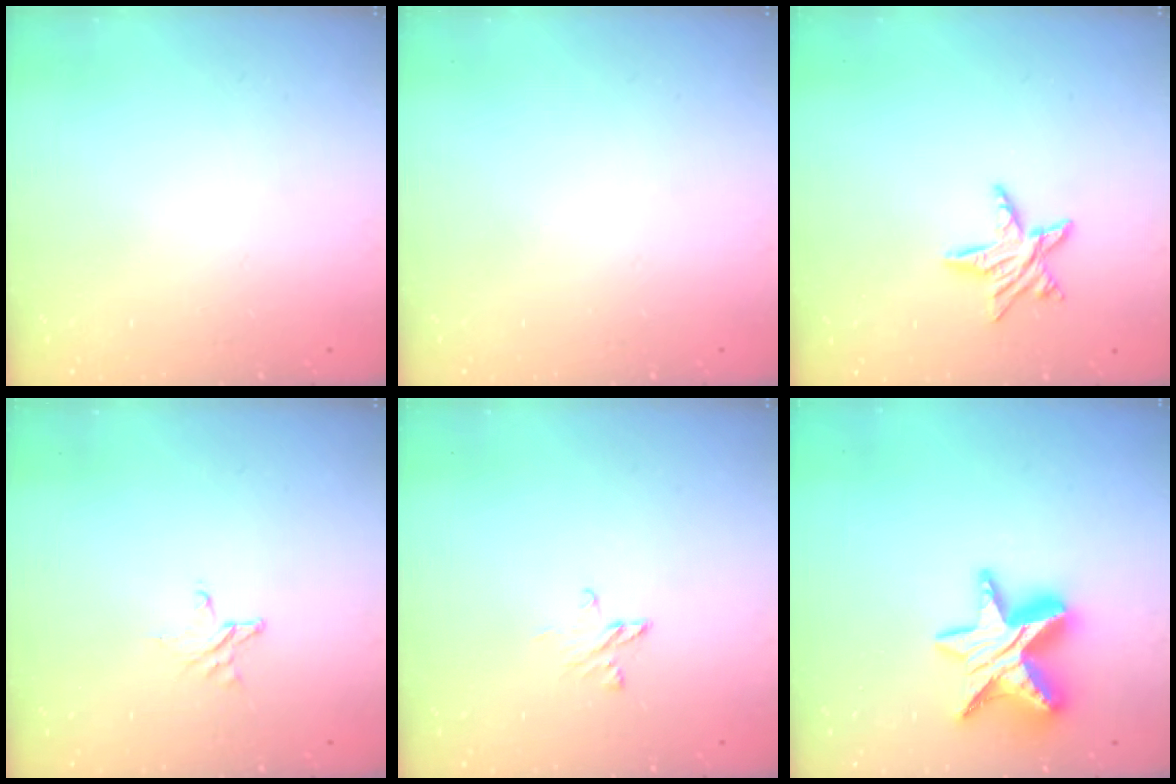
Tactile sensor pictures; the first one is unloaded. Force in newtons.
{"total": 0.0}
{"total": 7.9, "press": 7.9, "slide": 0.5}
{"total": 3.6, "press": 3.6, "slide": 0.4}
{"total": 3.4, "press": 3.3, "slide": 0.3}
{"total": 14.7, "press": 14.6, "slide": 0.9}